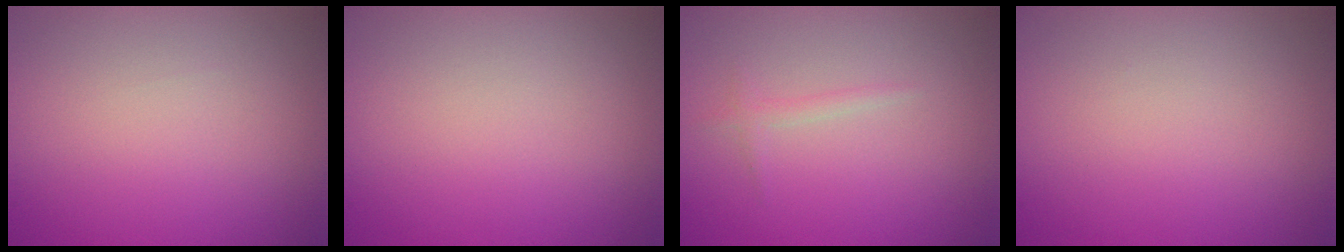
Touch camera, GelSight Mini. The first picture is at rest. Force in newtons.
{"total": 0.0}
{"total": 0.9, "press": 0.9, "slide": 0.0}
{"total": 0.0}